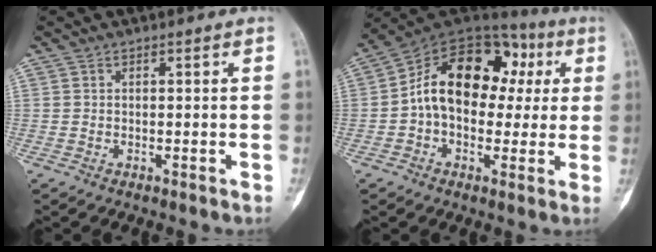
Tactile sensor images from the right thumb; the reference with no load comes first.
{"total": 18.8, "force": [1.8, 13.1, 13.4], "torque": [-0.173, 0.051, 0.021]}